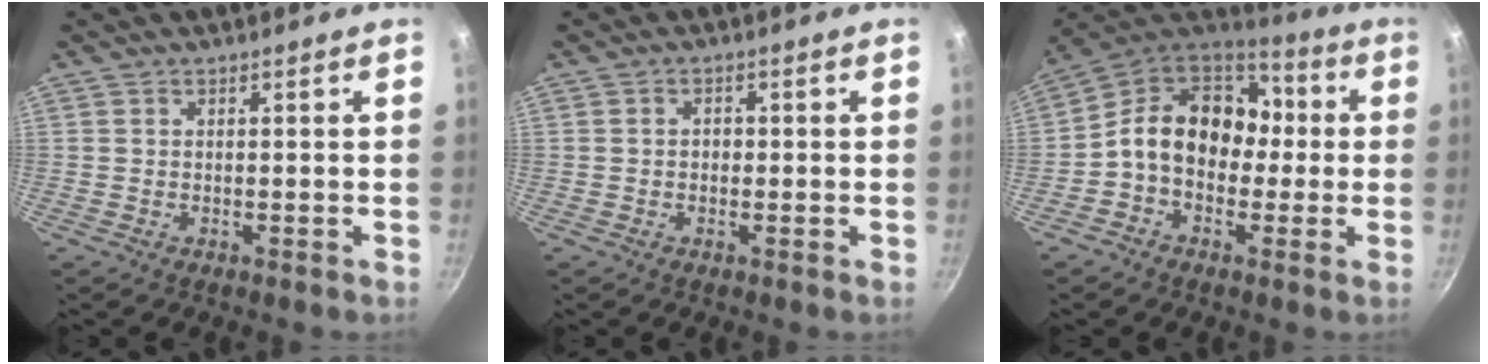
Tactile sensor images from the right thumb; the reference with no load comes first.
{"total": 2.1, "force": [0.0, 1.7, 1.3], "torque": [-0.013, 0.005, -0.003]}
{"total": 16.4, "force": [0.2, 12.6, 10.5], "torque": [-0.133, 0.047, -0.019]}